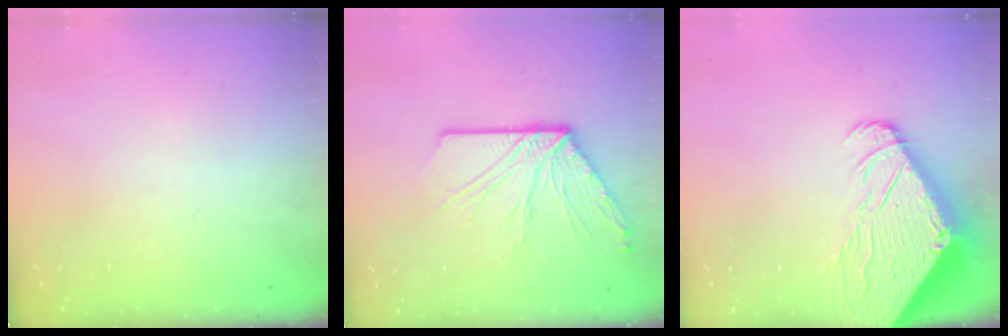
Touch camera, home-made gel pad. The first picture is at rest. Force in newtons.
{"total": 12.4, "press": 12.4, "slide": 0.5}
{"total": 10.5, "press": 10.4, "slide": 1.2}